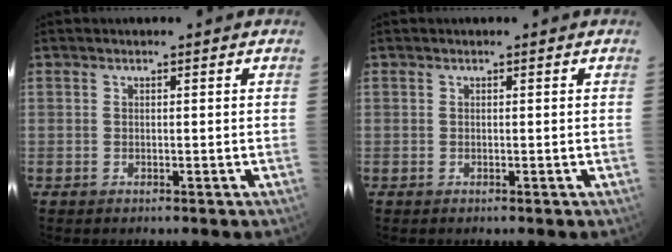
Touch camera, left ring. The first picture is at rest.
{"total": 0.0}